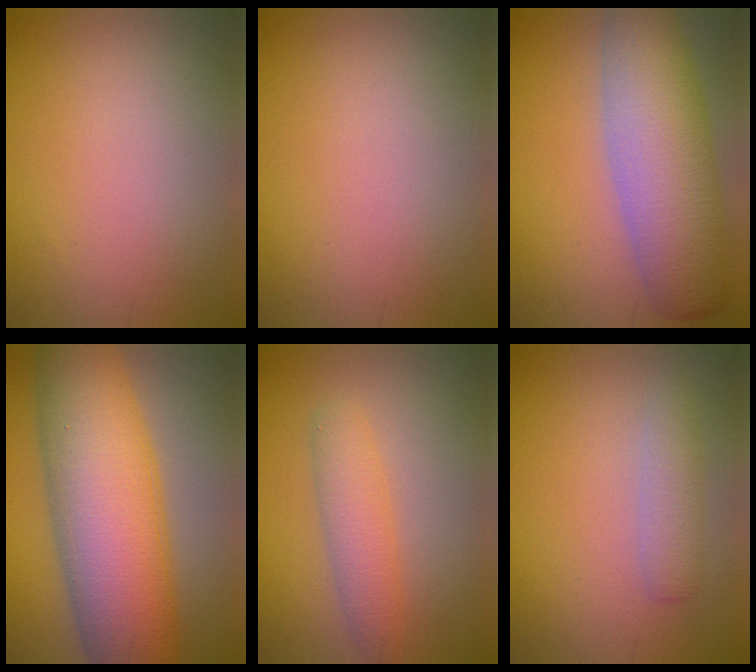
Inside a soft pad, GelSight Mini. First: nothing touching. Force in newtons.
{"total": 0.0}
{"total": 9.7, "press": 9.7, "slide": 0.4}
{"total": 13.0, "press": 13.0, "slide": 0.1}
{"total": 3.0, "press": 3.0, "slide": 0.1}
{"total": 2.0, "press": 2.0, "slide": 0.2}